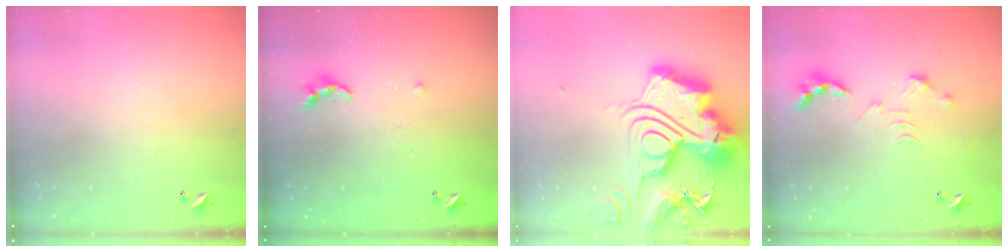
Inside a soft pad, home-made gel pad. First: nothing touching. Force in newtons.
{"total": 5.8, "press": 5.8, "slide": 0.1}
{"total": 0.6, "press": 0.6, "slide": 0.0}
{"total": 0.0}